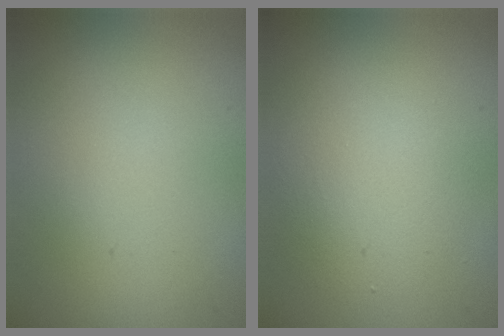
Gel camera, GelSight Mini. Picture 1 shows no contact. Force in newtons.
{"total": 3.5, "press": 3.5, "slide": 0.2}